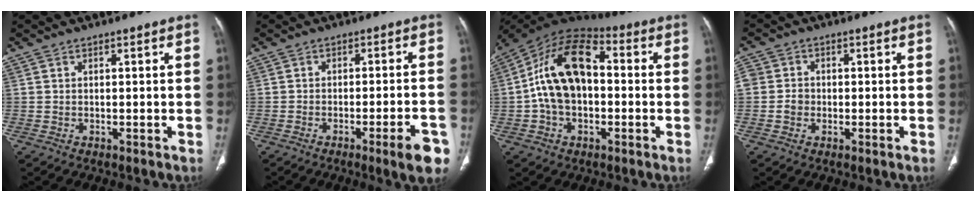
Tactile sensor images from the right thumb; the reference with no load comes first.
{"total": 7.7, "force": [-4.2, 1.1, 6.4], "torque": [-0.074, 0.015, -0.053]}
{"total": 16.4, "force": [0.2, 10.2, 12.8], "torque": [-0.218, 0.042, -0.006]}
{"total": 3.5, "force": [-0.8, 3.1, 1.5], "torque": [-0.022, 0.011, -0.016]}